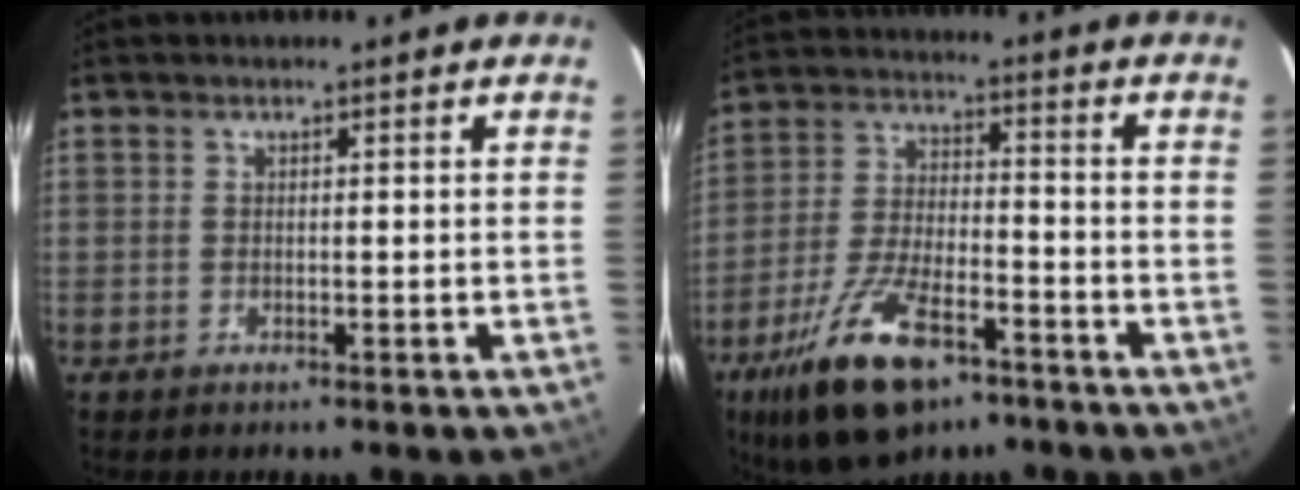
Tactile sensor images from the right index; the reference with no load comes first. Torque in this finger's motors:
{"motor_torque": [1.05, -1.09, 0.67, 0.18]}